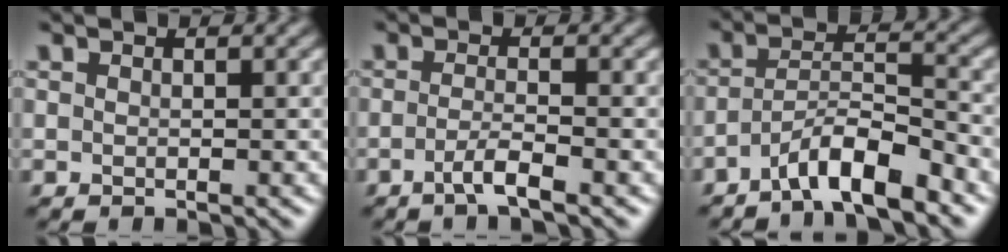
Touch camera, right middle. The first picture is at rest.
{"total": 2.3, "force": [-1.2, 0.4, 2.0], "torque": [-0.034, 0.004, -0.031]}
{"total": 5.2, "force": [-3.8, 0.9, 3.3], "torque": [-0.055, 0.008, -0.072]}